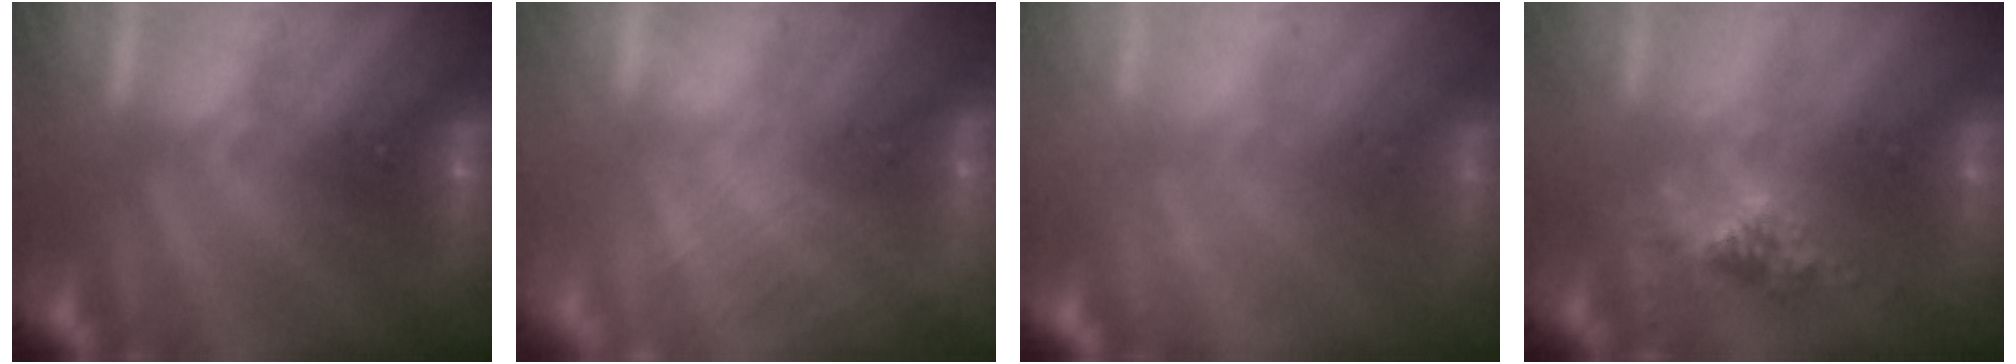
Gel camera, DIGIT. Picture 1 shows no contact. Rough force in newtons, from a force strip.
{"total": 2.9}
{"total": 2.4}
{"total": 2.4}